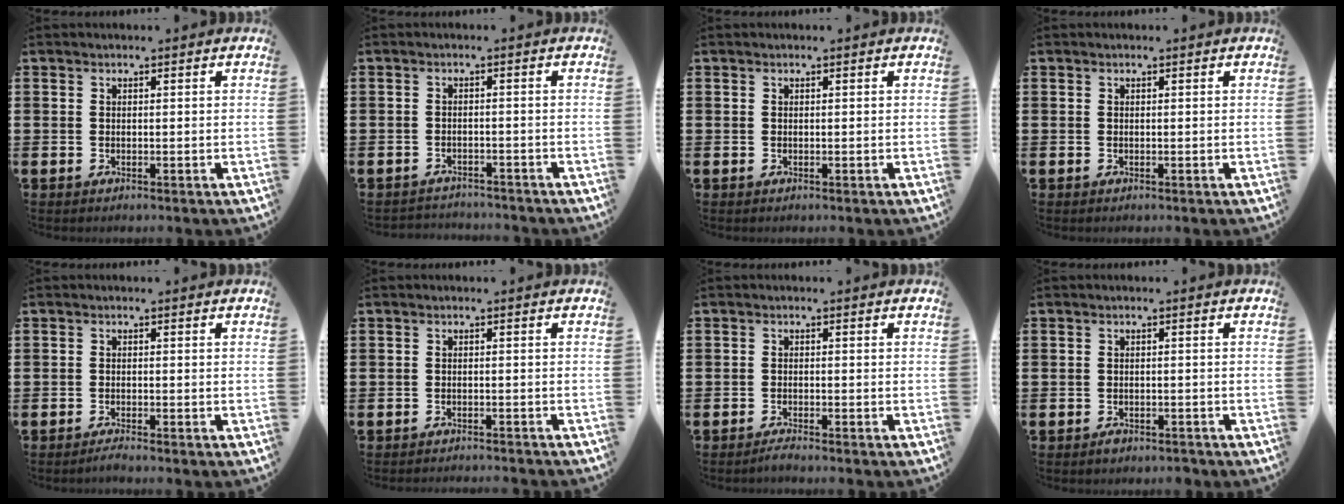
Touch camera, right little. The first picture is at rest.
{"total": 1.7, "force": [-1.7, 0.1, -0.3], "torque": [-0.001, 0.003, -0.039]}
{"total": 0.0}
{"total": 0.0}
{"total": 0.6, "force": [-0.6, 0.0, 0.3], "torque": [-0.007, -0.001, -0.011]}
{"total": 1.0, "force": [-0.9, -0.2, 0.0], "torque": [0.000, 0.001, -0.020]}
{"total": 0.8, "force": [-0.7, -0.1, 0.4], "torque": [-0.008, 0.001, -0.014]}
{"total": 0.9, "force": [-0.8, 0.3, 0.1], "torque": [-0.006, 0.002, -0.017]}